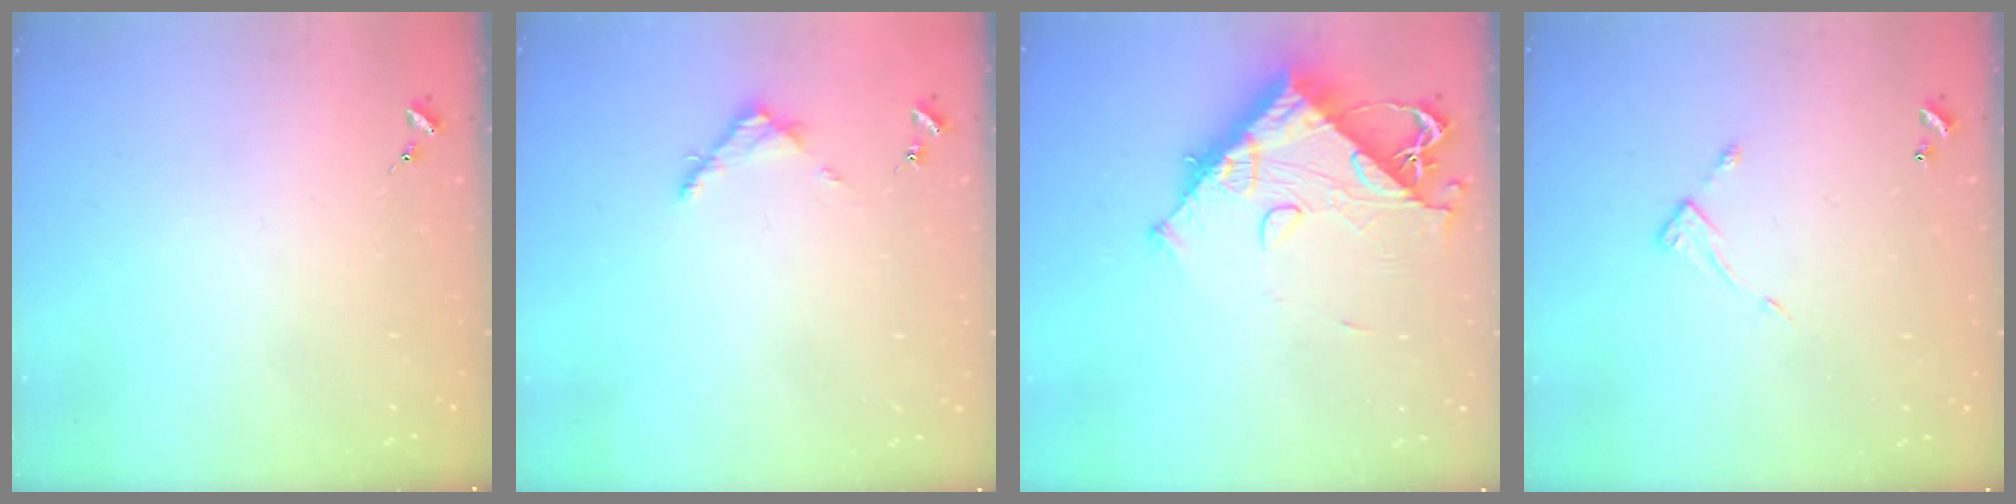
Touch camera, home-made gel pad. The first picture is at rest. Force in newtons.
{"total": 3.6, "press": 3.6, "slide": 0.3}
{"total": 12.7, "press": 12.7, "slide": 1.5}
{"total": 5.1, "press": 5.1, "slide": 0.4}